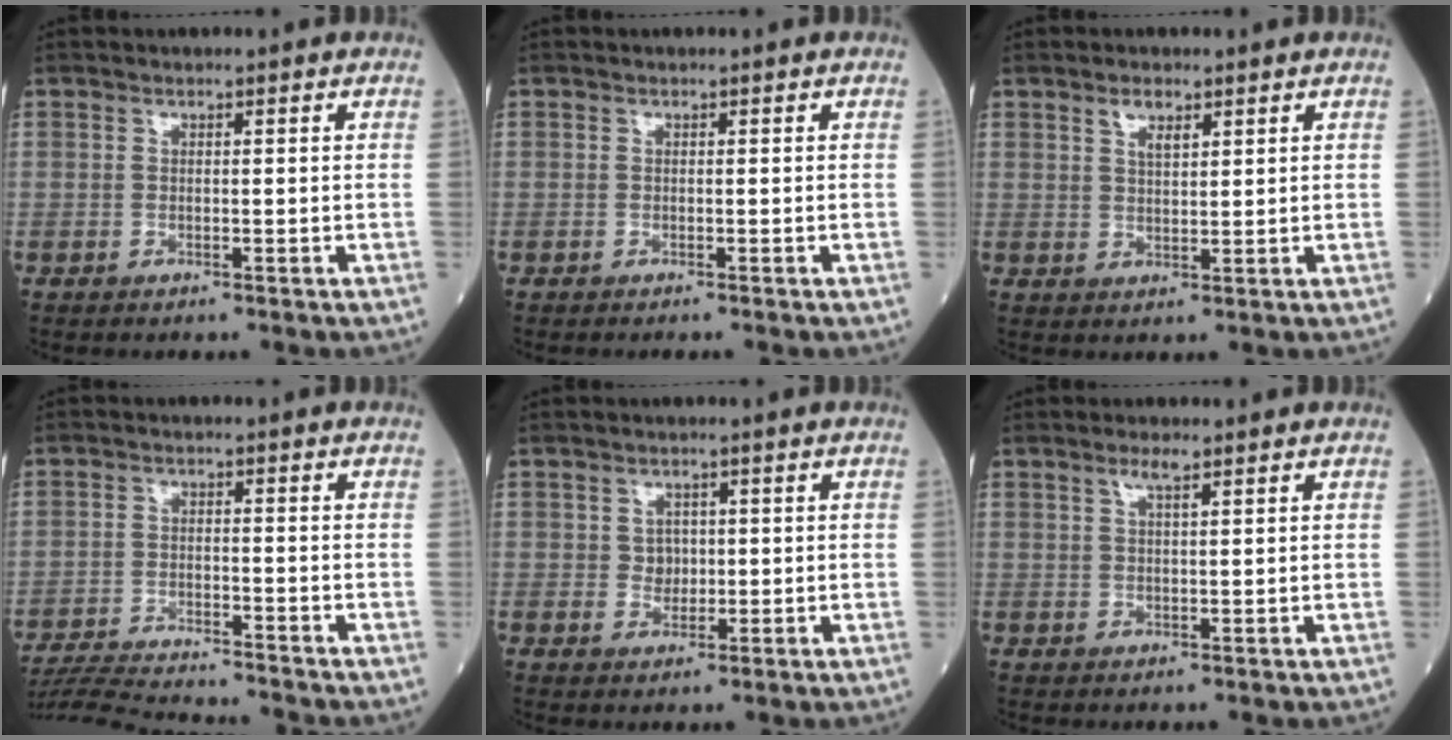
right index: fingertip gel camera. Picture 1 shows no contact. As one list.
[{"total": 0.0}, {"total": 2.7, "force": [1.7, 1.0, 1.9], "torque": [-0.037, 0.002, 0.033]}, {"total": 13.1, "force": [-12.3, 0.1, 4.4], "torque": [-0.070, -0.014, -0.191]}, {"total": 2.3, "force": [0.3, 2.1, 1.1], "torque": [-0.012, 0.000, 0.005]}, {"total": 2.1, "force": [1.4, 0.1, 1.6], "torque": [-0.036, 0.003, 0.027]}]